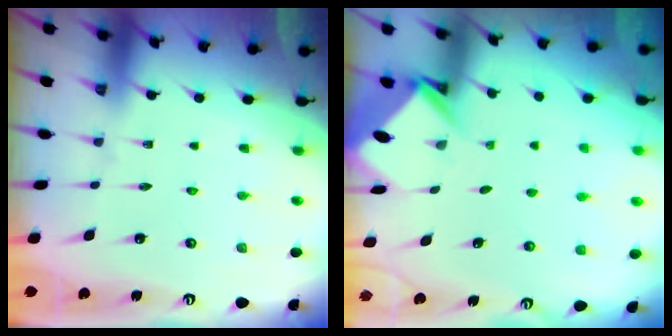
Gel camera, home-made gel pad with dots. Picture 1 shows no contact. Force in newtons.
{"total": 3.9, "press": 3.9, "slide": 0.2}